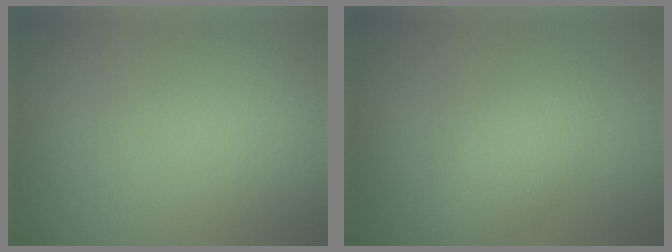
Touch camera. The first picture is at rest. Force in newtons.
{"total": 2.5, "press": 2.5, "slide": 0.0}